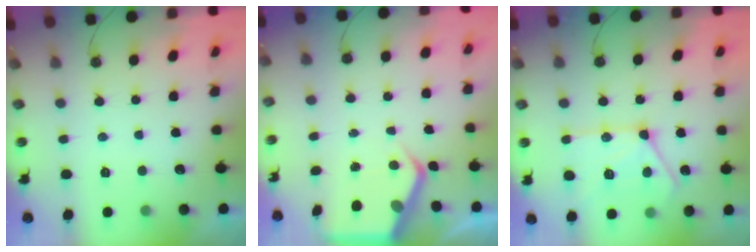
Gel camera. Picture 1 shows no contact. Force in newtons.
{"total": 5.1, "press": 5.0, "slide": 0.3}
{"total": 15.8, "press": 15.7, "slide": 1.5}